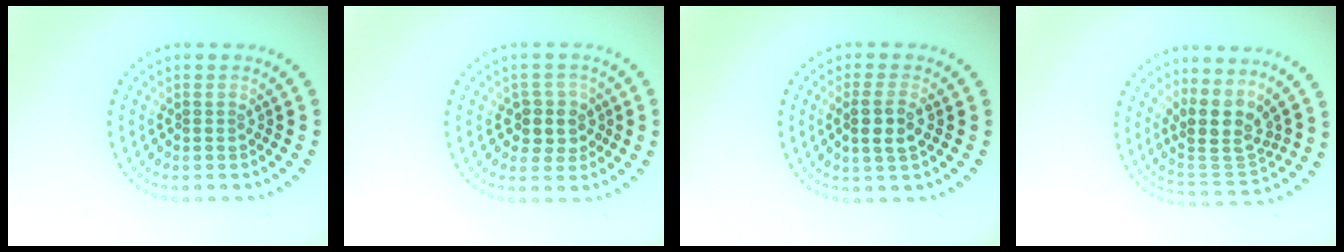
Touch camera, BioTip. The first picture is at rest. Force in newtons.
{"total": 2.9, "press": 2.6, "slide": 1.2}
{"total": 2.6, "press": 2.4, "slide": 0.9}
{"total": 4.0, "press": 3.1, "slide": 2.5}